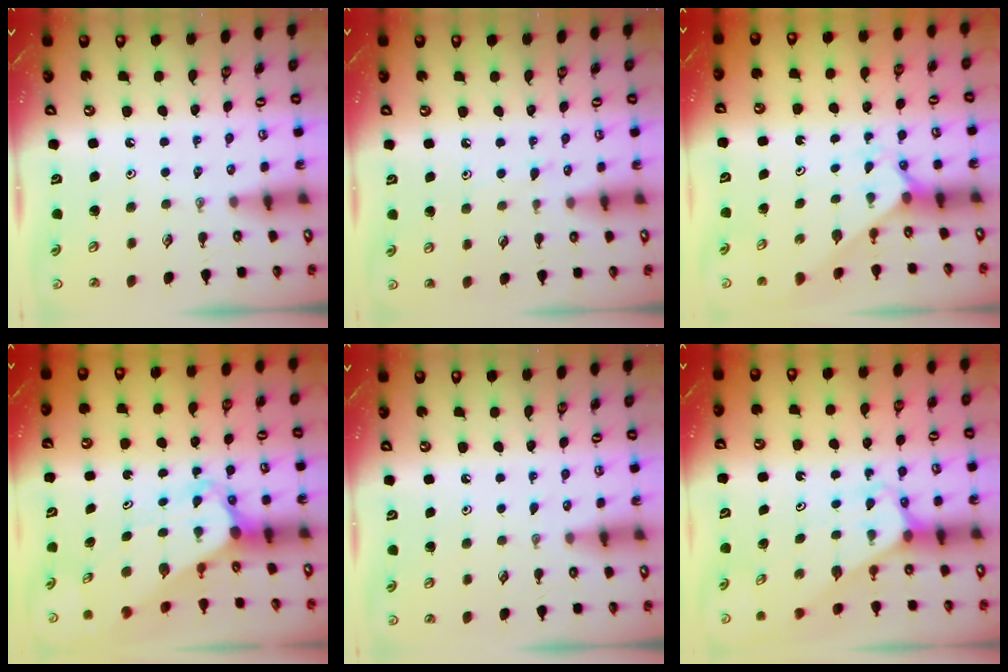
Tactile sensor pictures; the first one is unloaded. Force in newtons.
{"total": 4.7, "press": 4.6, "slide": 0.6}
{"total": 1.9, "press": 1.9, "slide": 0.2}
{"total": 3.9, "press": 3.9, "slide": 0.3}
{"total": 2.1, "press": 2.1, "slide": 0.3}
{"total": 3.2, "press": 3.2, "slide": 0.2}